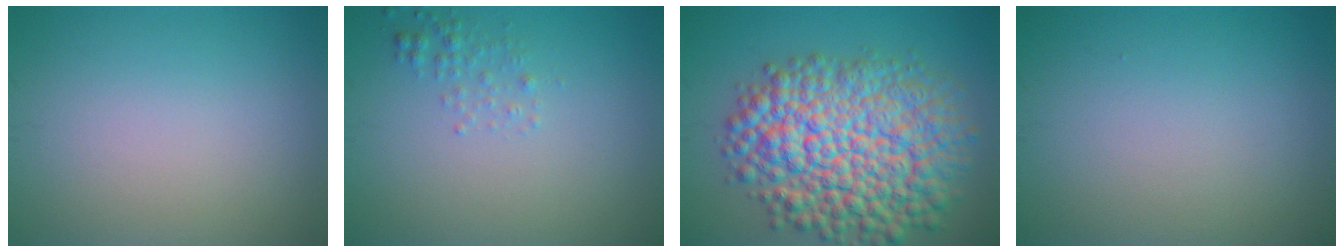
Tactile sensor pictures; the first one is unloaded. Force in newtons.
{"total": 1.3, "press": 1.3, "slide": 0.1}
{"total": 12.8, "press": 12.8, "slide": 0.4}
{"total": 0.0}